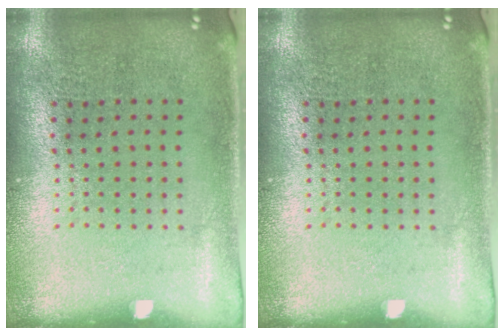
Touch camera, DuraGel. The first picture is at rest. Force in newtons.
{"total": 0.0}